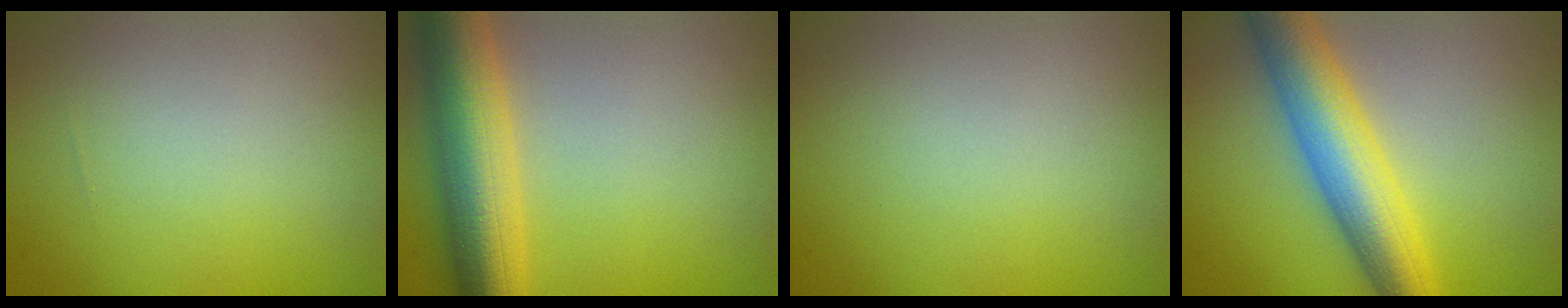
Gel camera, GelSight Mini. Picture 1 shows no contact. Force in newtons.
{"total": 9.3, "press": 9.3, "slide": 0.1}
{"total": 0.0}
{"total": 8.1, "press": 8.1, "slide": 0.1}